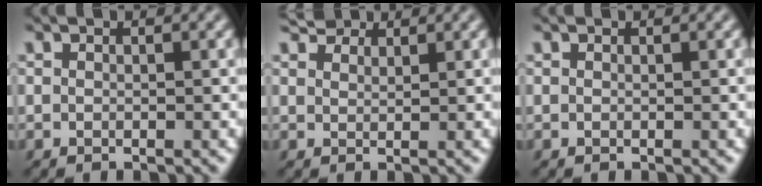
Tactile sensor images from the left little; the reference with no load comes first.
{"total": 2.8, "force": [2.4, 1.1, 0.8], "torque": [-0.026, -0.002, 0.048]}
{"total": 0.0}